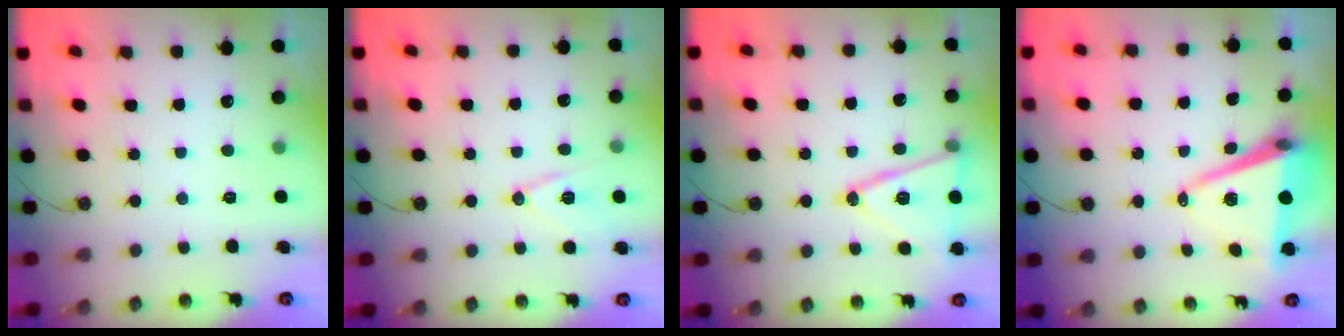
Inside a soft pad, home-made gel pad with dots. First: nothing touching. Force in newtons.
{"total": 11.2, "press": 10.7, "slide": 3.4}
{"total": 15.4, "press": 15.0, "slide": 3.4}
{"total": 11.0, "press": 10.2, "slide": 4.1}